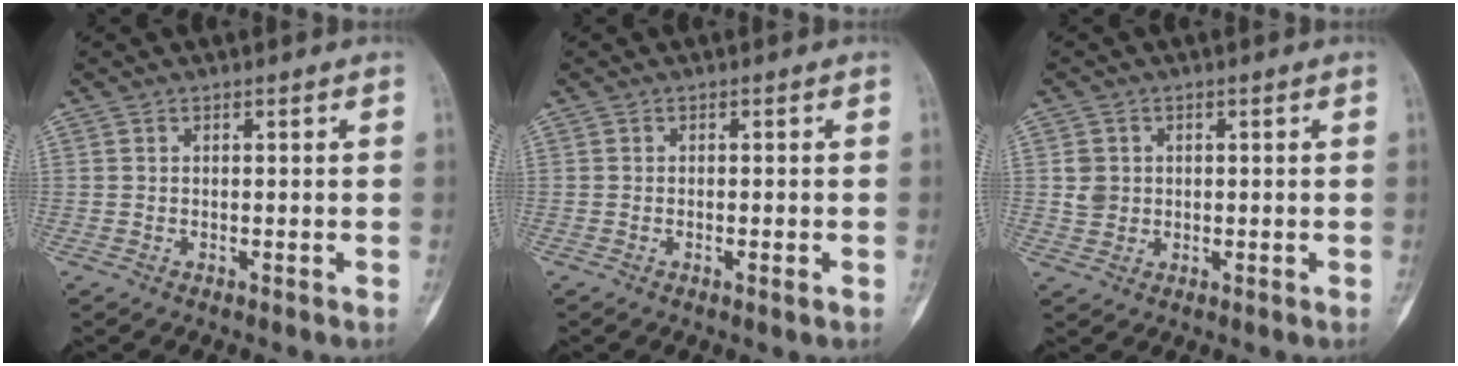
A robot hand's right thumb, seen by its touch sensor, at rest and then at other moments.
{"total": 1.1, "force": [-0.4, 0.2, 1.0], "torque": [-0.015, 0.003, -0.004]}
{"total": 3.3, "force": [0.5, 3.1, 1.2], "torque": [-0.008, 0.002, 0.011]}